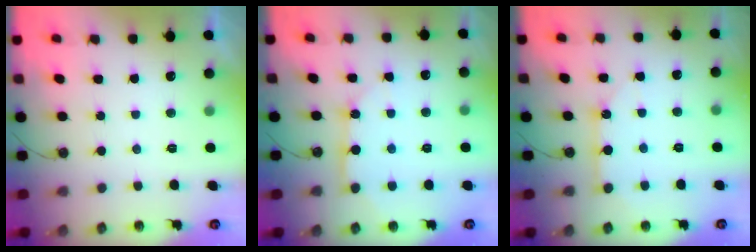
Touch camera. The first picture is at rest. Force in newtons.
{"total": 8.6, "press": 8.6, "slide": 0.3}
{"total": 7.7, "press": 7.6, "slide": 0.4}